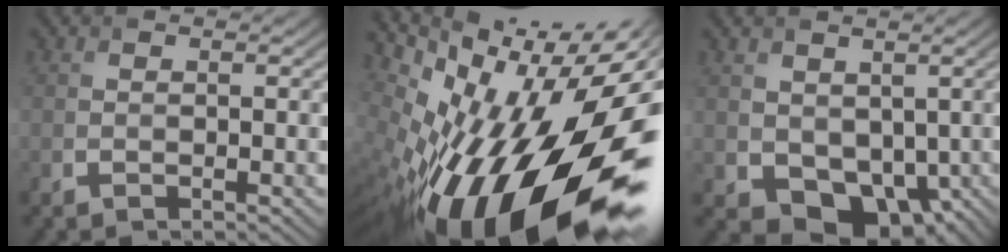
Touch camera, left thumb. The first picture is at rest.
{"total": 20.8, "force": [-4.8, 9.0, 18.1], "torque": [-0.308, -0.035, -0.098]}
{"total": 6.2, "force": [0.0, 4.9, 3.7], "torque": [-0.072, -0.025, 0.006]}